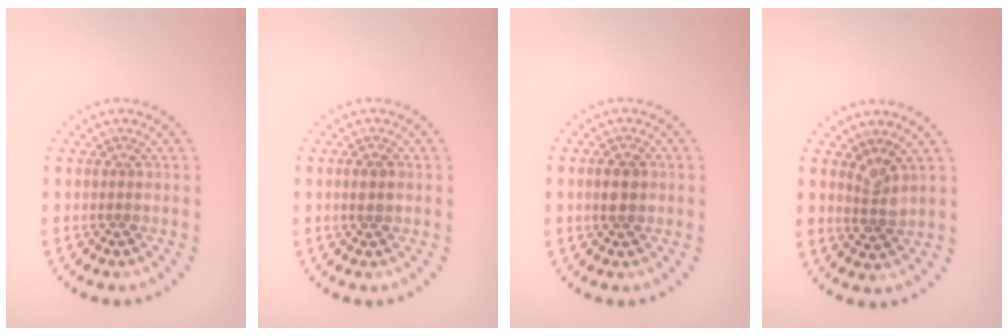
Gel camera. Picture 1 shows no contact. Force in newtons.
{"total": 1.2, "press": 1.2, "slide": 0.2}
{"total": 2.7, "press": 2.7, "slide": 0.0}
{"total": 2.0, "press": 1.7, "slide": 0.9}